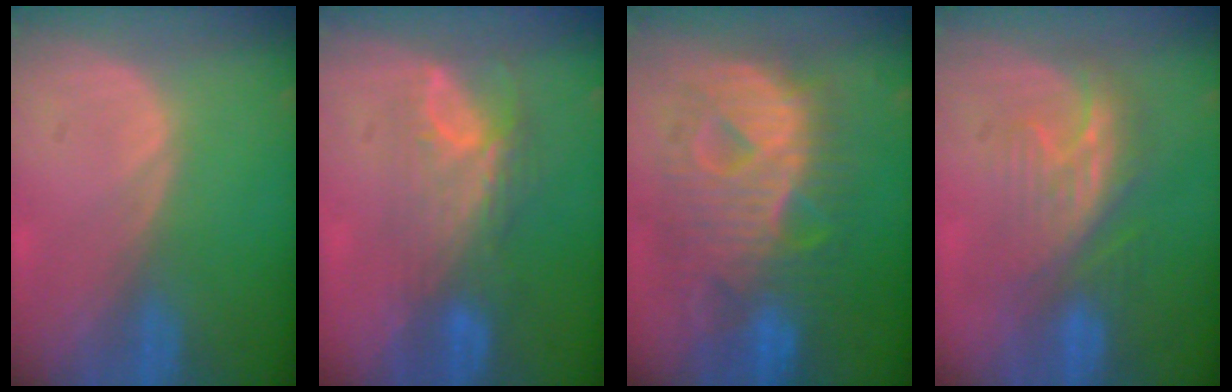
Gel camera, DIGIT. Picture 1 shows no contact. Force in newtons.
{"total": 7.8, "press": 6.7, "slide": 4.1}
{"total": 12.4, "press": 12.4, "slide": 1.4}
{"total": 7.5, "press": 7.2, "slide": 1.9}